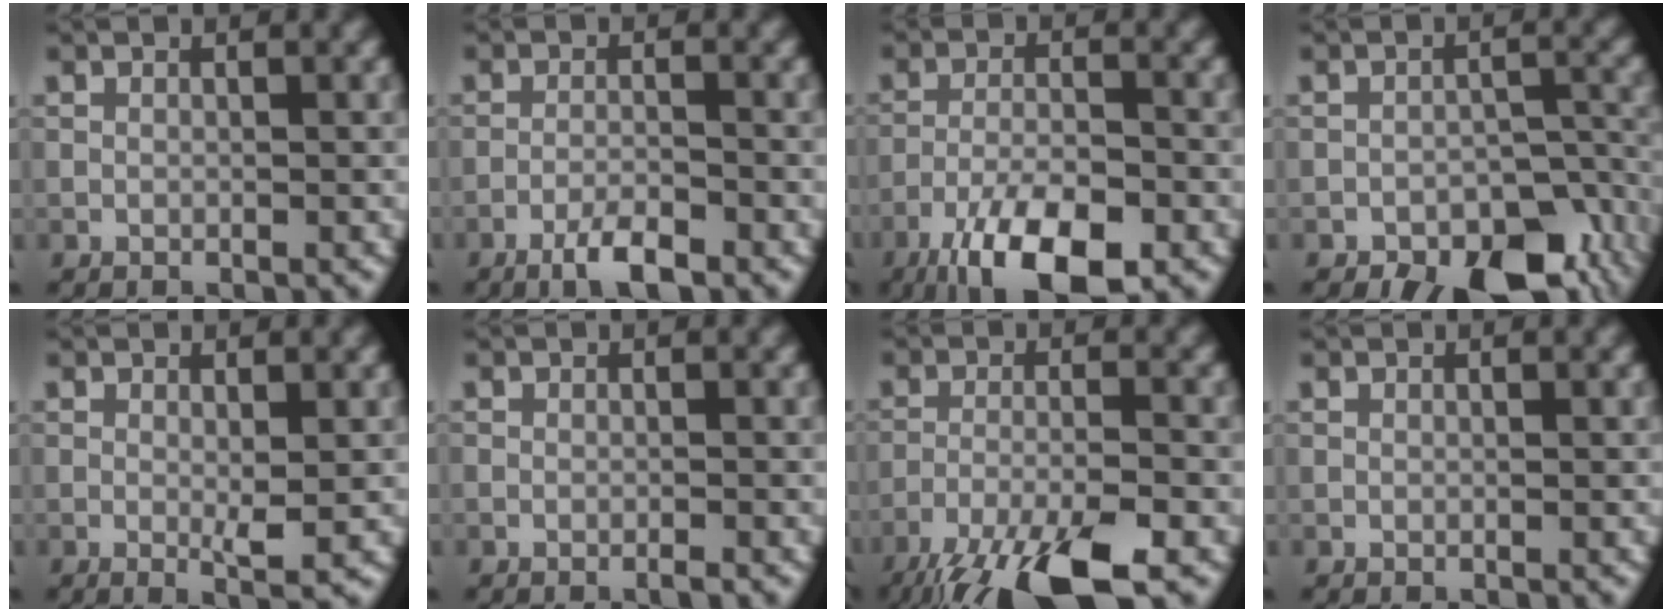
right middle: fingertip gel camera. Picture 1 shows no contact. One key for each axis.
{"total": 3.1, "fx": -2.2, "fy": 0.6, "fz": 2.1, "tx": -0.043, "ty": 0.001, "tz": -0.045}
{"total": 9.7, "fx": -6.2, "fy": 3.2, "fz": 6.8, "tx": -0.128, "ty": -0.012, "tz": -0.115}
{"total": 9.6, "fx": -6.3, "fy": 4.6, "fz": 5.4, "tx": -0.056, "ty": -0.016, "tz": -0.086}
{"total": 1.8, "fx": 0.0, "fy": 0.2, "fz": 1.8, "tx": -0.029, "ty": -0.008, "tz": -0.001}
{"total": 0.6, "fx": -0.5, "fy": 0.0, "fz": 0.4, "tx": -0.005, "ty": -0.002, "tz": -0.009}
{"total": 10.6, "fx": -7.5, "fy": 2.2, "fz": 7.1, "tx": -0.132, "ty": -0.012, "tz": -0.137}
{"total": 0.0}